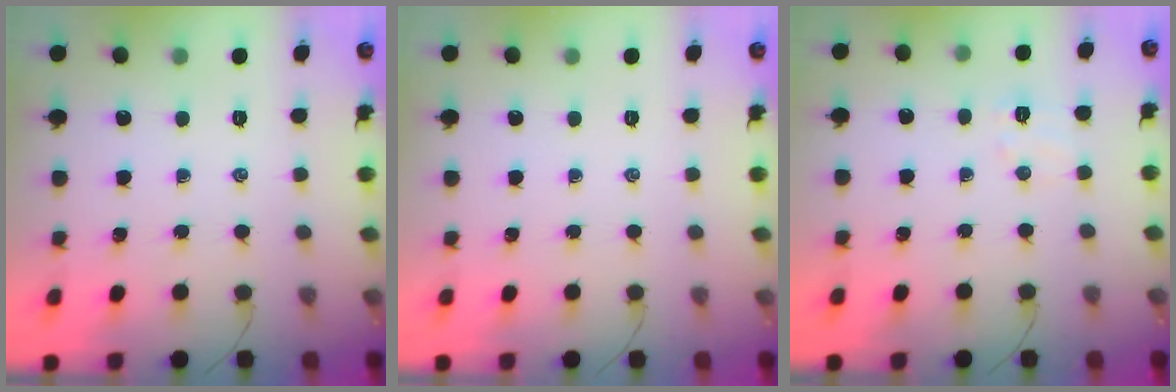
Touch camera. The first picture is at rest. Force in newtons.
{"total": 0.0}
{"total": 4.5, "press": 4.4, "slide": 1.2}